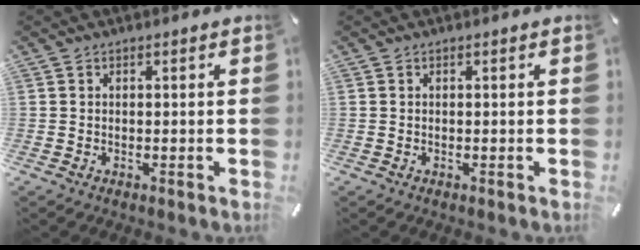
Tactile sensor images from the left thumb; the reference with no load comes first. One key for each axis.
{"total": 0.0}